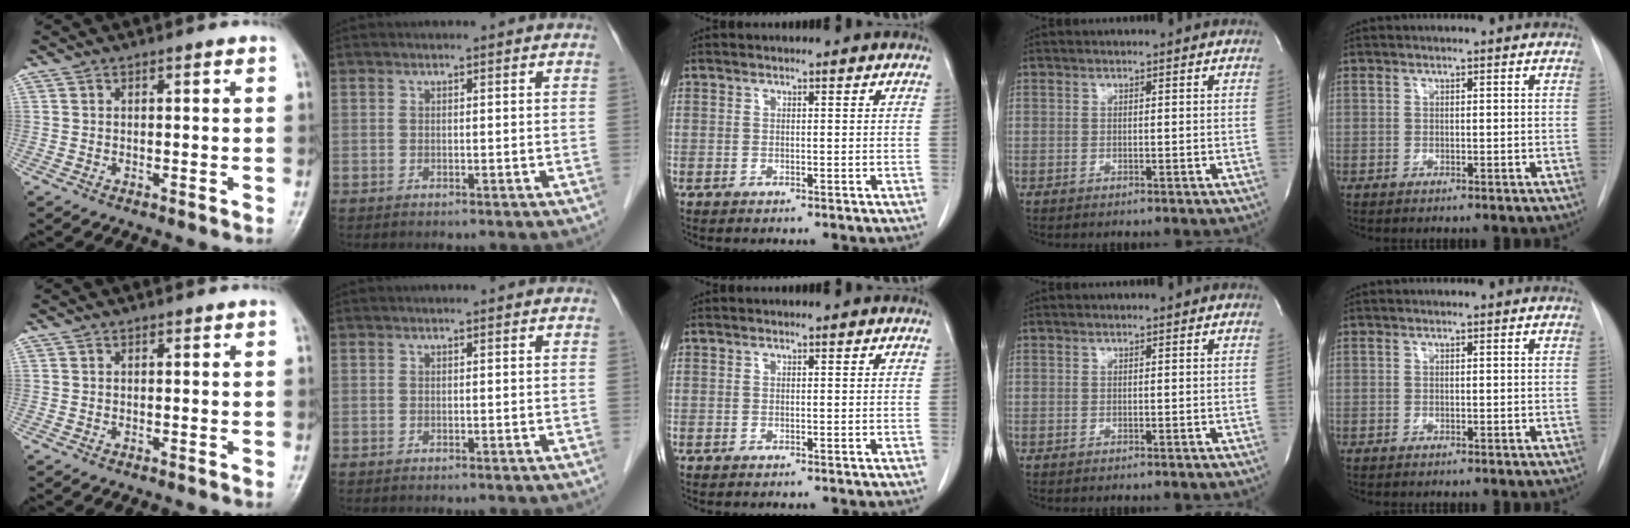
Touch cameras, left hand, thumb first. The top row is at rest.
{}